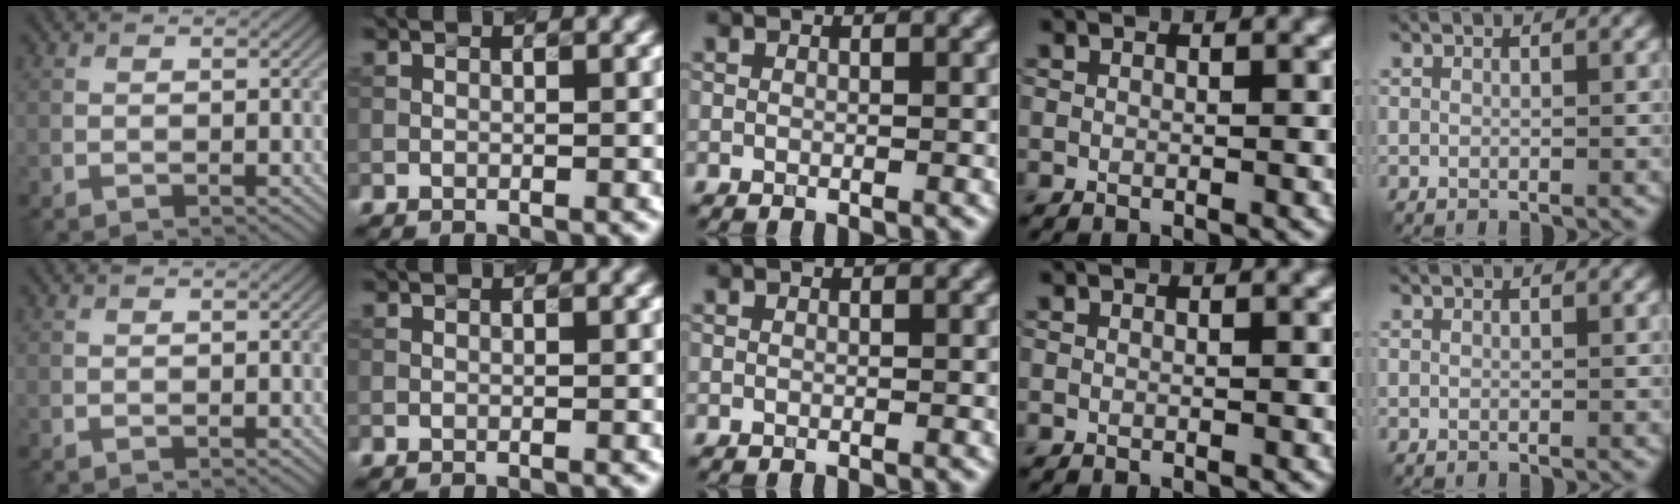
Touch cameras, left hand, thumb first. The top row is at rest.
{}